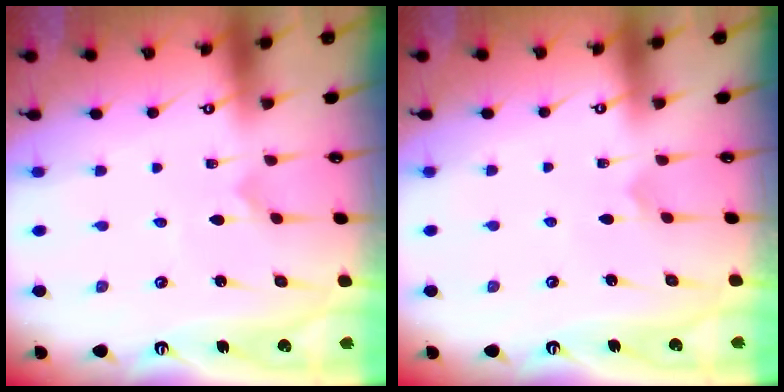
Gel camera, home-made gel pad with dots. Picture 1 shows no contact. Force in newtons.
{"total": 2.3, "press": 2.3, "slide": 0.2}